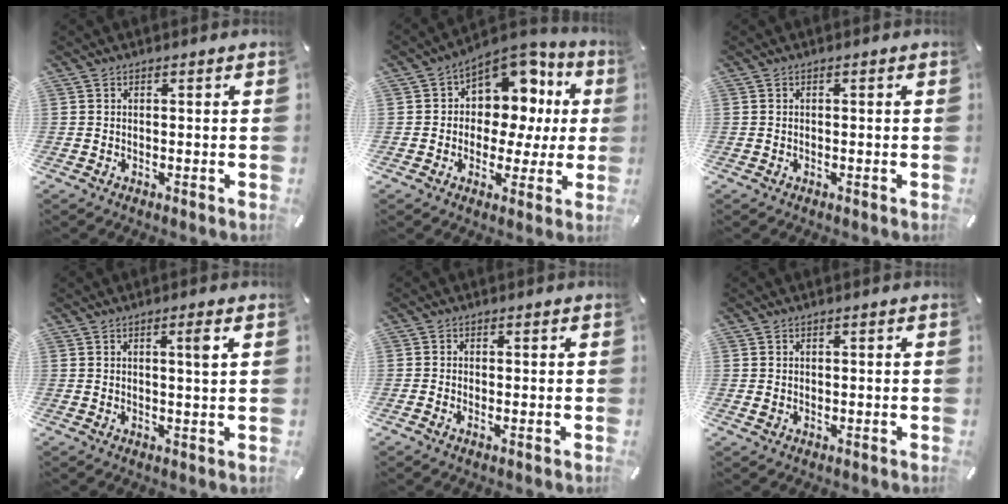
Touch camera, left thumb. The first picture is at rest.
{"total": 11.5, "force": [4.6, 9.0, 5.5], "torque": [-0.068, -0.050, 0.086]}
{"total": 0.0}
{"total": 3.1, "force": [1.2, 0.0, 2.9], "torque": [-0.051, -0.005, 0.016]}
{"total": 0.8, "force": [-0.2, 0.4, 0.6], "torque": [-0.013, -0.001, -0.004]}
{"total": 0.8, "force": [0.1, 0.7, 0.3], "torque": [-0.007, 0.002, 0.002]}